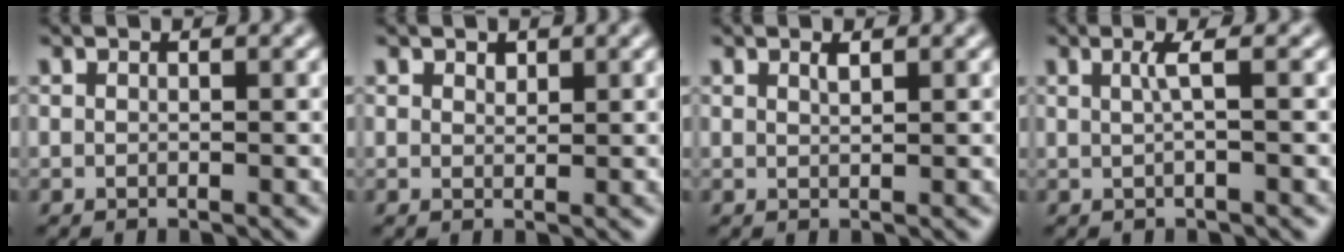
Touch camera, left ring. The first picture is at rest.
{"total": 0.8, "force": [0.7, 0.4, 0.2], "torque": [-0.005, -0.001, 0.011]}
{"total": 0.8, "force": [0.6, 0.1, 0.5], "torque": [-0.007, 0.000, 0.010]}
{"total": 1.6, "force": [0.3, 0.3, 1.6], "torque": [-0.031, 0.004, 0.002]}